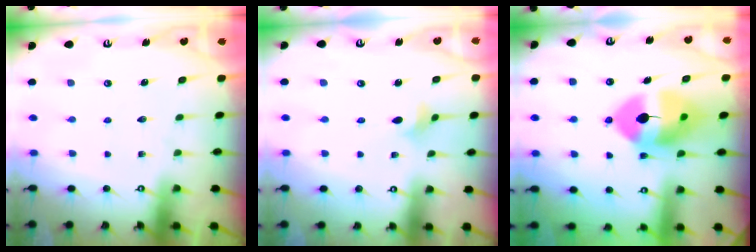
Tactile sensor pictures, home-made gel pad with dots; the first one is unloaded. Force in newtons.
{"total": 3.7, "press": 3.7, "slide": 0.4}
{"total": 13.1, "press": 13.0, "slide": 2.0}